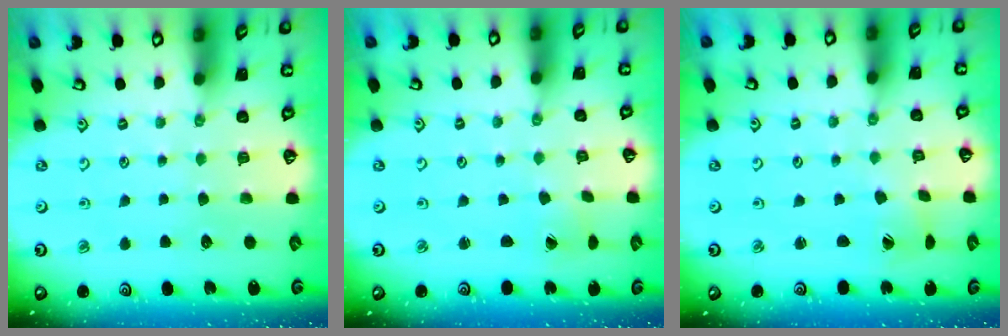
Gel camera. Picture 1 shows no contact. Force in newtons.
{"total": 1.2, "press": 1.2, "slide": 0.1}
{"total": 1.9, "press": 1.8, "slide": 0.2}